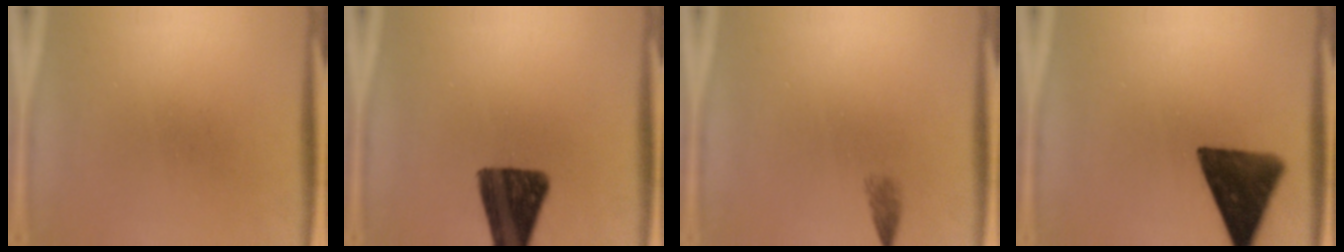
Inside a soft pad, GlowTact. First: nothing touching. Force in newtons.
{"total": 13.2}
{"total": 1.3}
{"total": 12.6}